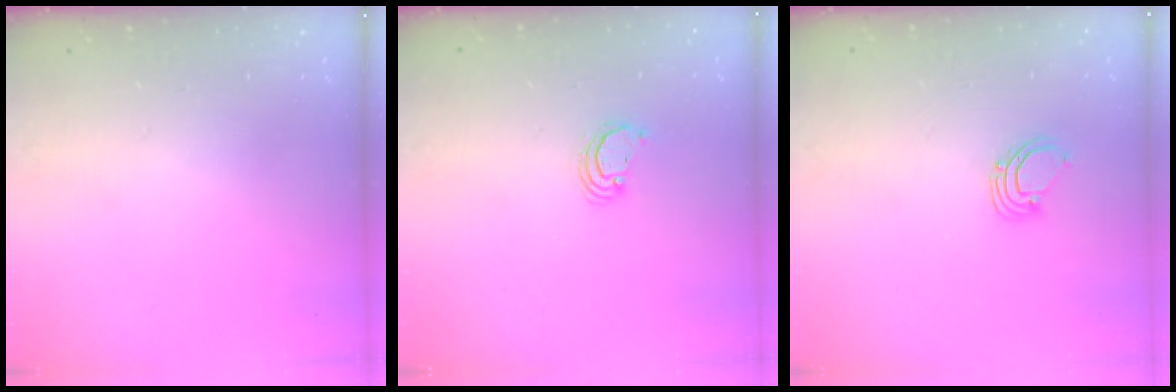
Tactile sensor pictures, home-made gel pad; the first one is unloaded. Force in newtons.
{"total": 2.7, "press": 2.7, "slide": 0.1}
{"total": 2.9, "press": 2.9, "slide": 0.3}